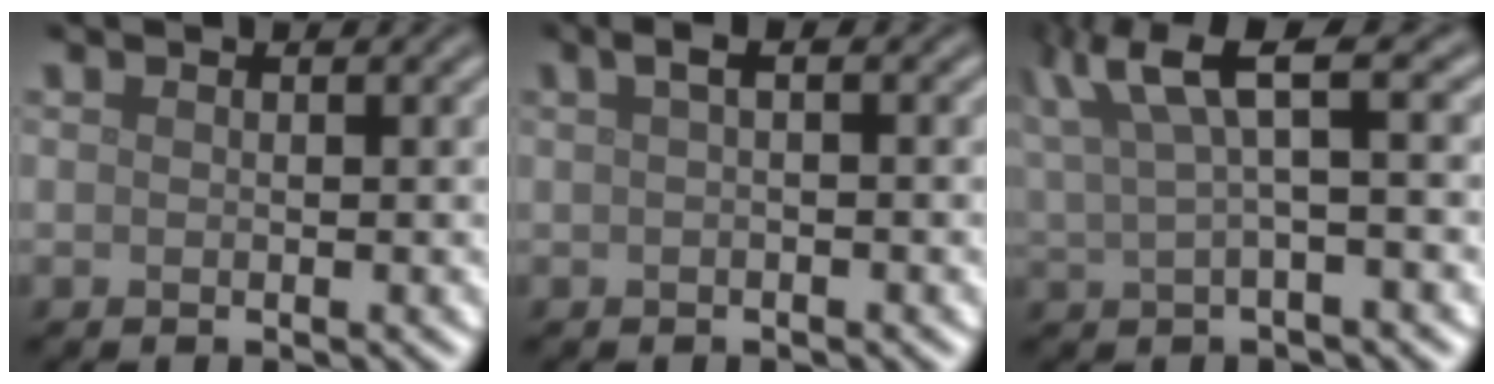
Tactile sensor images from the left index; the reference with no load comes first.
{"total": 1.5, "force": [0.3, 0.4, 1.4], "torque": [-0.025, 0.009, 0.004]}
{"total": 5.7, "force": [3.1, 1.2, 4.7], "torque": [-0.086, 0.022, 0.060]}